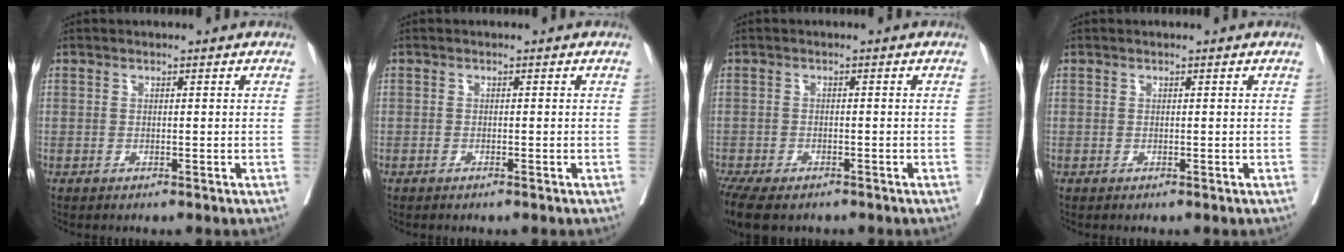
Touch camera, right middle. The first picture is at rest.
{"total": 0.6, "force": [-0.4, 0.0, 0.4], "torque": [-0.009, -0.001, -0.007]}
{"total": 10.2, "force": [-7.4, 4.4, 5.5], "torque": [-0.124, -0.014, -0.111]}
{"total": 0.0}